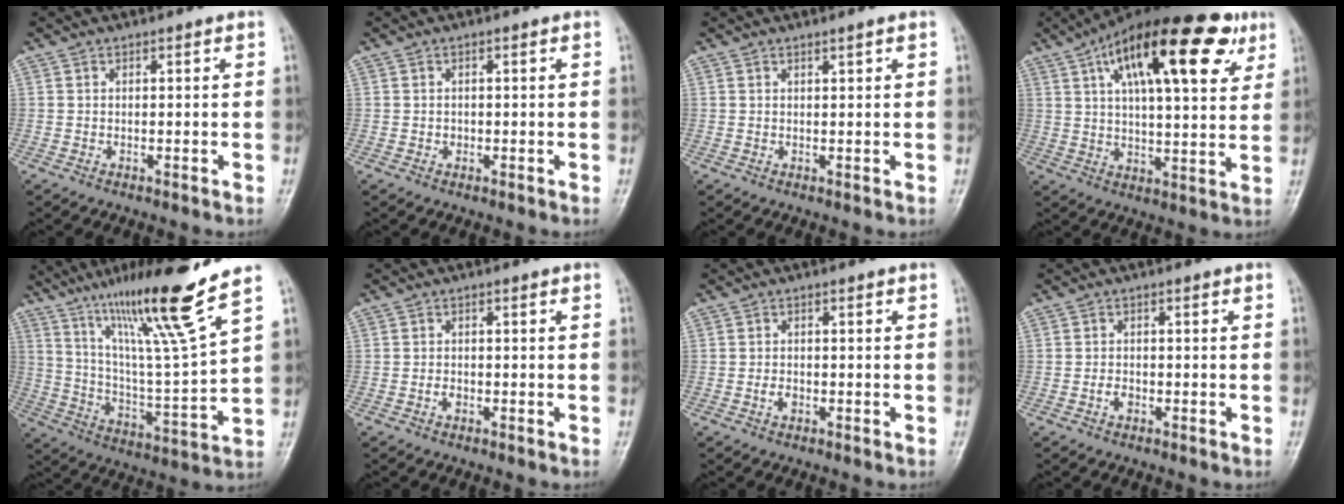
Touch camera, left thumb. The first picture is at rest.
{"total": 0.7, "force": [-0.1, 0.6, 0.2], "torque": [0.001, 0.002, -0.002]}
{"total": 0.8, "force": [0.6, 0.0, 0.5], "torque": [-0.008, -0.004, 0.011]}
{"total": 24.8, "force": [11.4, 9.4, 20.0], "torque": [-0.287, -0.001, 0.172]}
{"total": 19.9, "force": [13.2, 0.3, 14.9], "torque": [-0.234, -0.070, 0.229]}
{"total": 1.2, "force": [-0.5, 0.8, 0.7], "torque": [-0.009, 0.002, -0.011]}
{"total": 1.6, "force": [-0.6, 1.1, 1.0], "torque": [-0.016, 0.004, -0.012]}
{"total": 1.7, "force": [-0.7, 1.1, 1.0], "torque": [-0.015, 0.005, -0.016]}